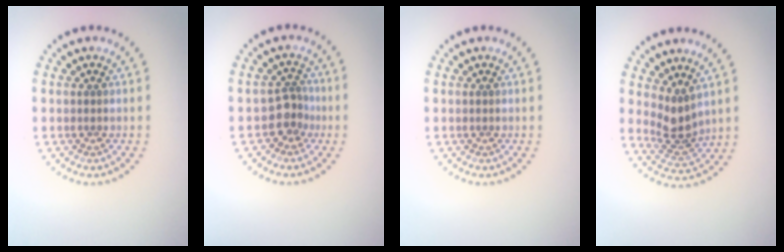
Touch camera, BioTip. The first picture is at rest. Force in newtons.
{"total": 2.3, "press": 1.8, "slide": 1.5}
{"total": 0.0}
{"total": 2.8, "press": 2.1, "slide": 1.8}